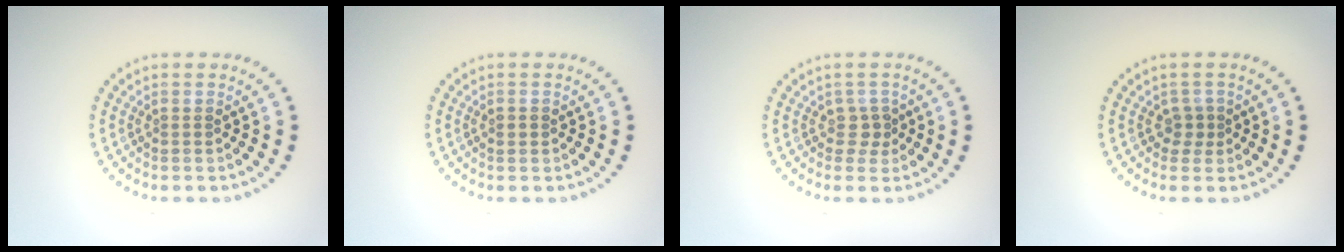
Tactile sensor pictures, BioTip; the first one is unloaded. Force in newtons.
{"total": 0.9, "press": 0.9, "slide": 0.1}
{"total": 1.5, "press": 1.1, "slide": 1.1}
{"total": 1.3, "press": 1.1, "slide": 0.8}